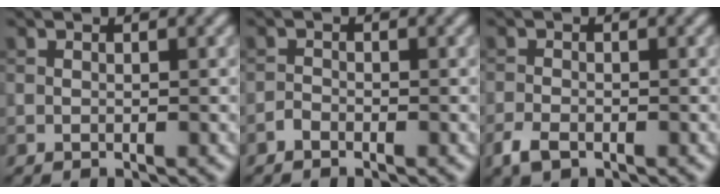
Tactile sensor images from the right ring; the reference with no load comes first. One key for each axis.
{"total": 0.7, "fx": -0.7, "fy": 0.2, "fz": 0.2, "tx": -0.003, "ty": 0.002, "tz": -0.017}
{"total": 2.1, "fx": -1.4, "fy": 1.1, "fz": 1.3, "tx": -0.029, "ty": -0.005, "tz": -0.032}